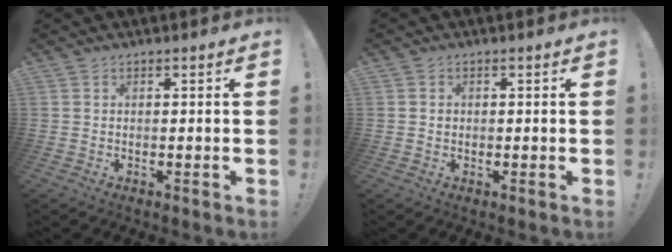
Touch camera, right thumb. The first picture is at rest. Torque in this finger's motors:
{"motor_torque": [-0.10, -0.02, -0.29, 0.19, -0.01]}